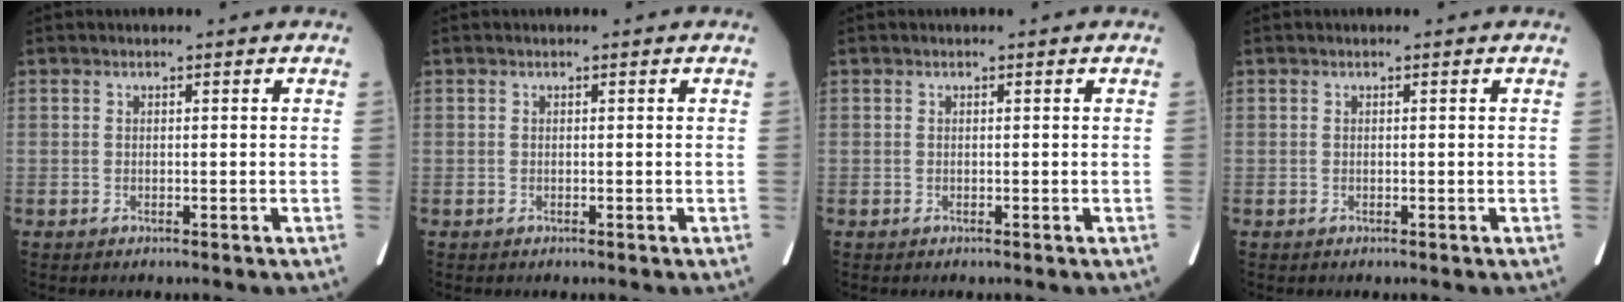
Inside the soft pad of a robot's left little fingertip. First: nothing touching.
{"total": 0.0}
{"total": 0.0}
{"total": 0.0}